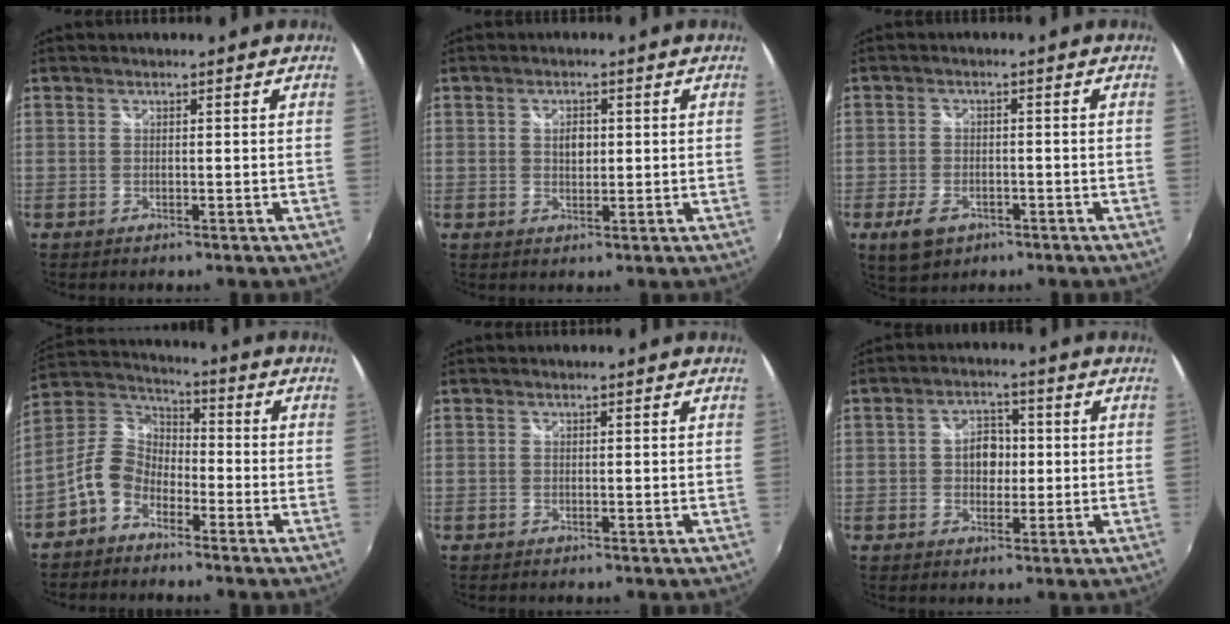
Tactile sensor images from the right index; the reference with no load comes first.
{"total": 2.7, "force": [0.4, 1.8, 1.9], "torque": [-0.030, 0.004, 0.006]}
{"total": 6.3, "force": [-3.4, 3.7, 3.7], "torque": [-0.093, -0.010, -0.055]}
{"total": 8.9, "force": [-5.1, 5.8, 4.4], "torque": [-0.094, 0.024, -0.110]}
{"total": 0.0}
{"total": 5.2, "force": [0.0, 4.1, 3.2], "torque": [-0.051, 0.012, 0.000]}